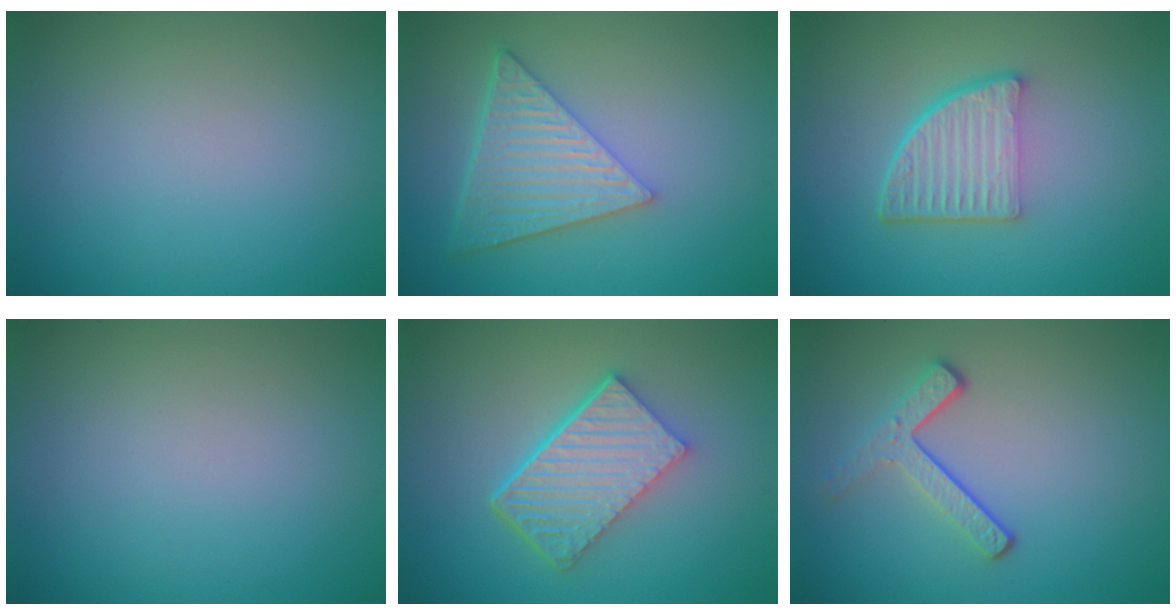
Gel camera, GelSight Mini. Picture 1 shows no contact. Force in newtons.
{"total": 6.9, "press": 4.9, "slide": 4.8}
{"total": 5.2, "press": 3.6, "slide": 3.7}
{"total": 0.0}
{"total": 6.4, "press": 4.4, "slide": 4.6}
{"total": 3.0, "press": 2.2, "slide": 2.0}